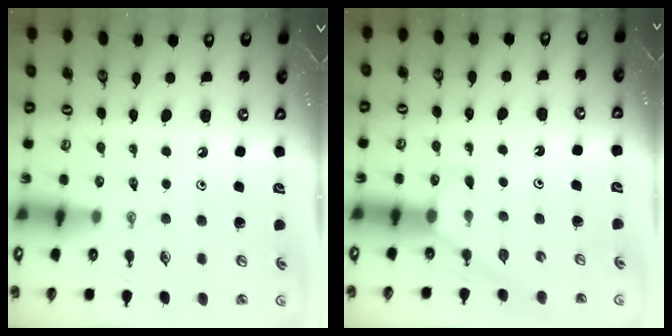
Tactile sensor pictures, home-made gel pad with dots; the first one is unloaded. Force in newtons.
{"total": 2.9, "press": 2.9, "slide": 0.3}